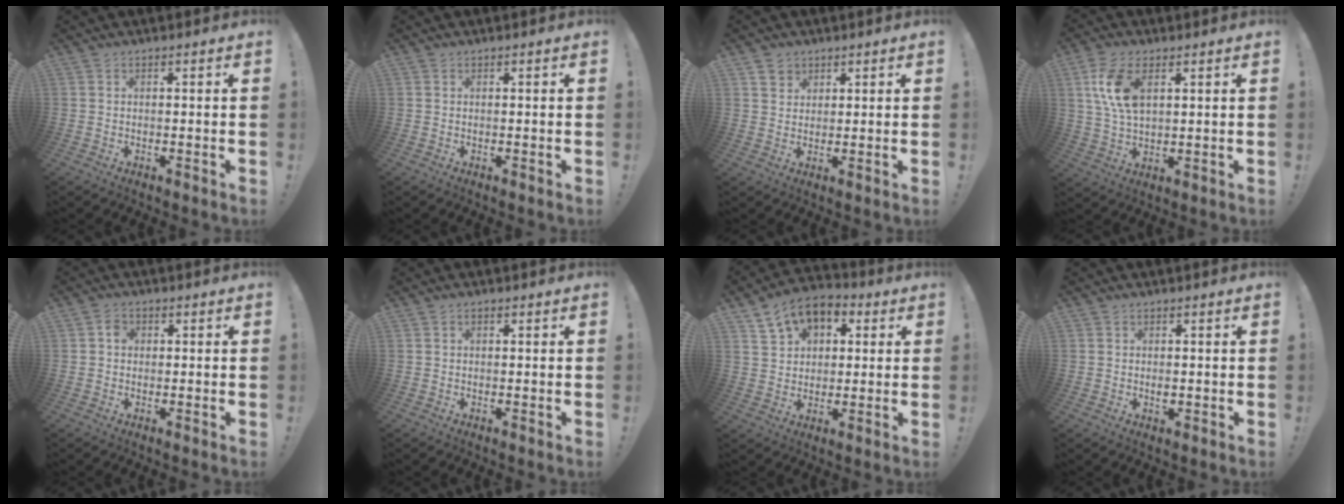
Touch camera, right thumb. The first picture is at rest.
{"total": 0.0}
{"total": 3.5, "force": [2.3, 2.6, 0.4], "torque": [0.002, -0.014, 0.042]}
{"total": 10.6, "force": [3.7, 5.5, 8.2], "torque": [-0.167, -0.004, 0.067]}
{"total": 2.4, "force": [-0.1, 2.0, 1.4], "torque": [-0.015, 0.005, -0.006]}
{"total": 0.6, "force": [0.0, 0.6, 0.3], "torque": [0.001, 0.000, -0.001]}
{"total": 10.1, "force": [5.4, 7.2, 4.5], "torque": [-0.073, -0.025, 0.106]}
{"total": 2.9, "force": [0.6, 2.8, 0.5], "torque": [-0.001, -0.008, 0.010]}